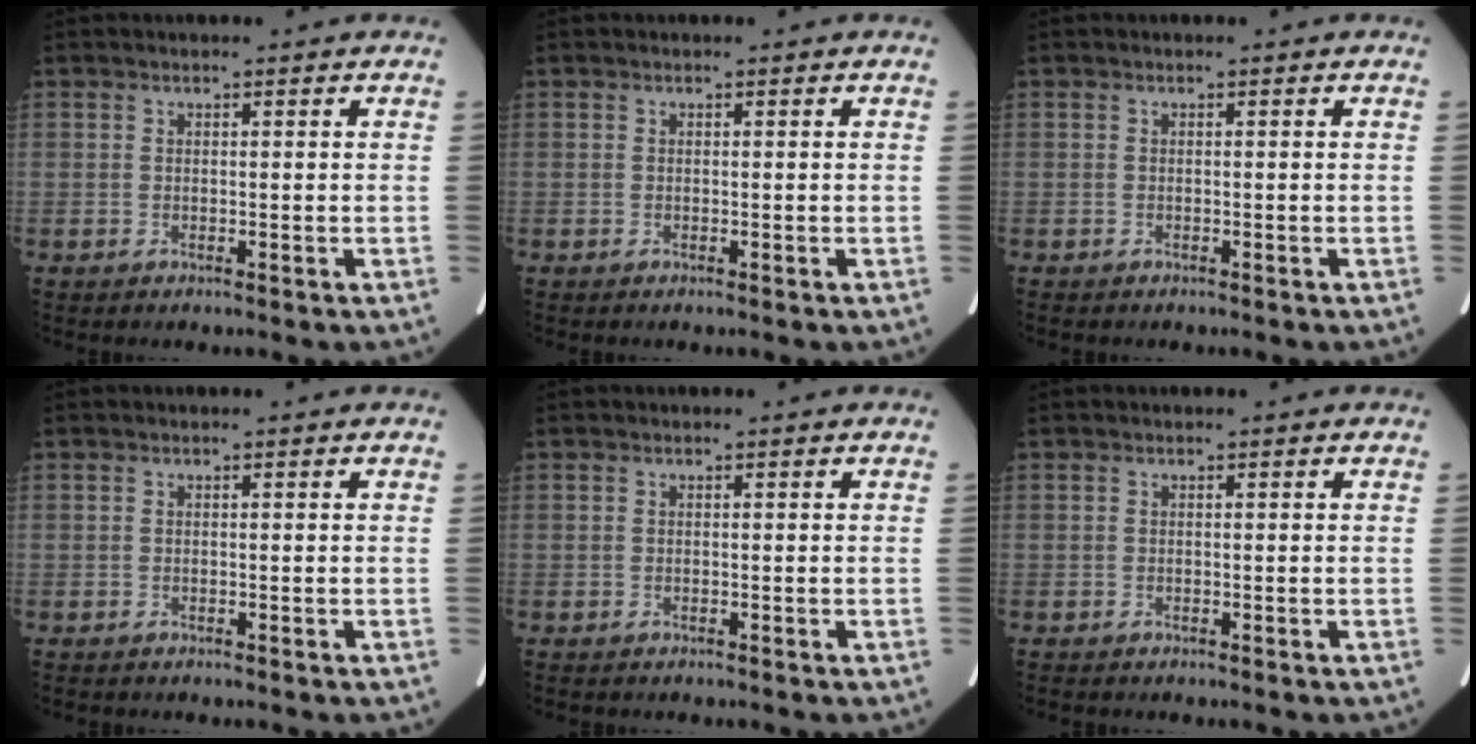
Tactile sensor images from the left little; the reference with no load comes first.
{"total": 0.0}
{"total": 0.7, "force": [-0.6, 0.3, 0.3], "torque": [-0.007, -0.001, -0.006]}
{"total": 1.1, "force": [-0.9, 0.4, 0.4], "torque": [-0.008, -0.002, -0.009]}
{"total": 1.3, "force": [-1.1, 0.5, 0.5], "torque": [-0.009, -0.003, -0.011]}
{"total": 1.2, "force": [-1.1, 0.4, 0.5], "torque": [-0.010, -0.004, -0.011]}